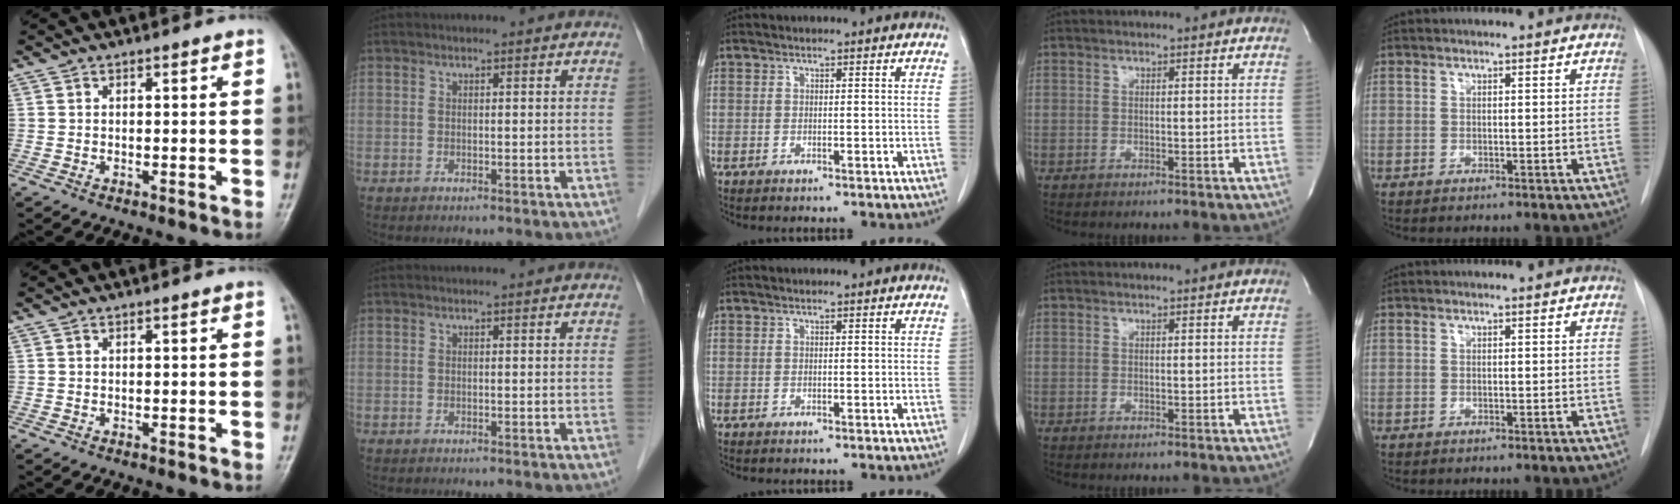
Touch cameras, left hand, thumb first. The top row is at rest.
{}